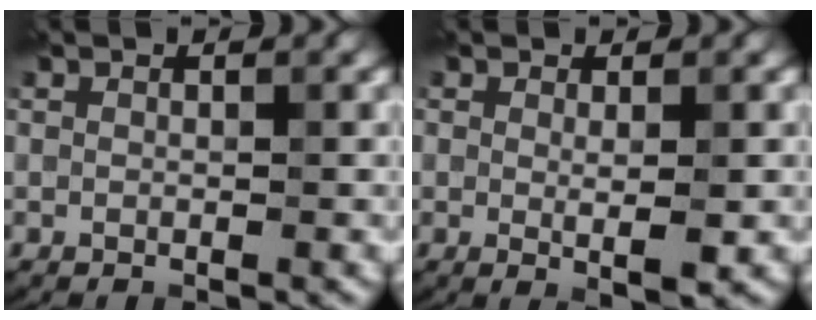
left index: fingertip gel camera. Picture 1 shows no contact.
{"total": 2.0, "force": [0.1, 0.5, 1.9], "torque": [-0.031, -0.006, 0.003]}